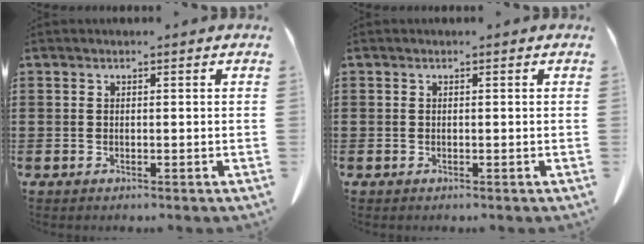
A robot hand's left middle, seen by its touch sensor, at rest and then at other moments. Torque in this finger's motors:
{"motor_torque": [-0.91, 1.07, -0.20, -0.04]}